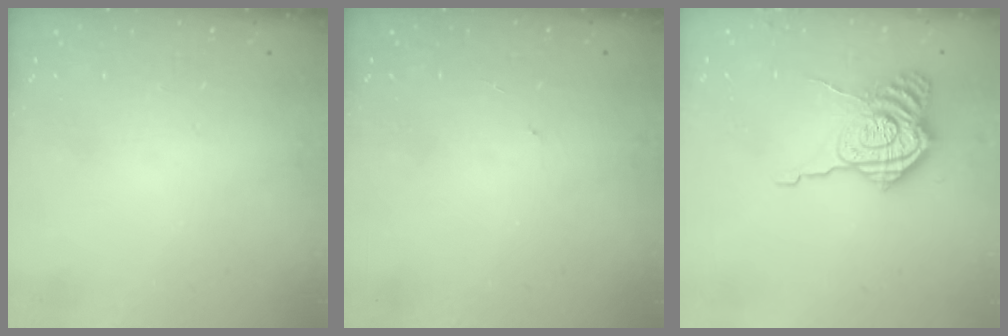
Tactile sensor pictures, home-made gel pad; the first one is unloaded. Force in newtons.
{"total": 0.6, "press": 0.6, "slide": 0.1}
{"total": 12.9, "press": 12.8, "slide": 1.3}